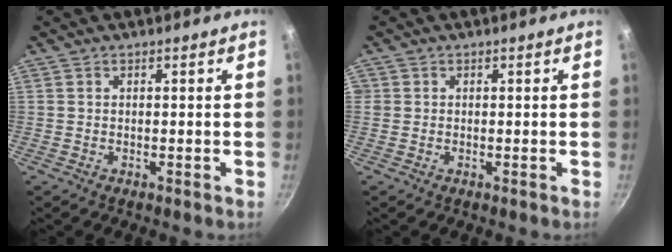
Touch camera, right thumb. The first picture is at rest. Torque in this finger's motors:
{"motor_torque": [-0.12, -0.02, 0.17, 0.28, -0.02]}